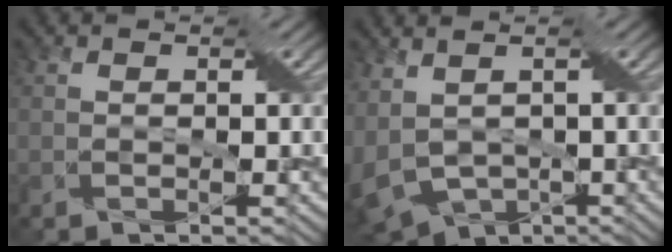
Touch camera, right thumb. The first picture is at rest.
{"total": 7.9, "force": [-1.1, 4.7, 6.2], "torque": [-0.153, -0.027, -0.016]}